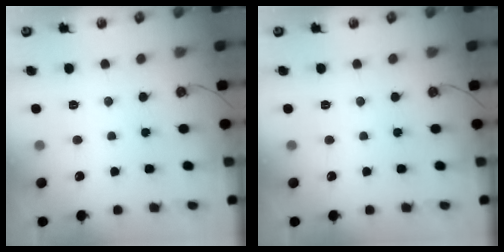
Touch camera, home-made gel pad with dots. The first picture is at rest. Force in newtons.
{"total": 0.0}